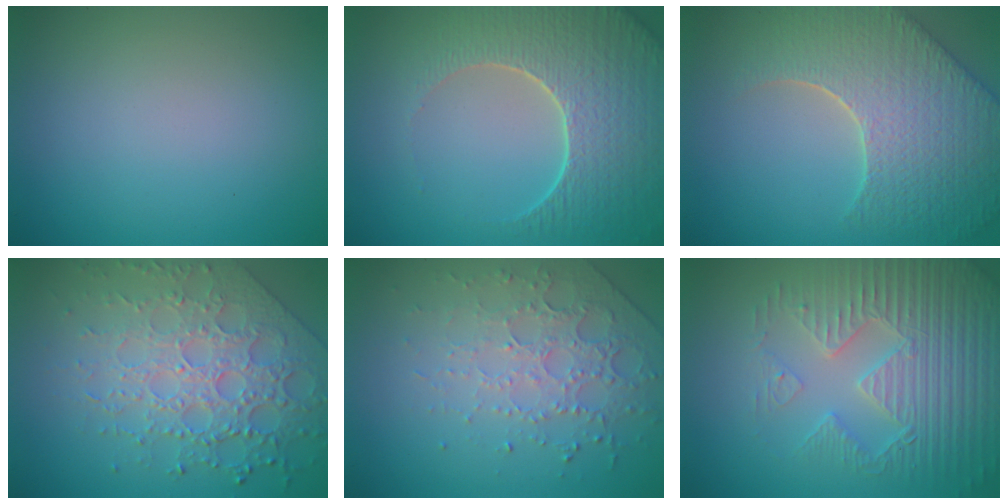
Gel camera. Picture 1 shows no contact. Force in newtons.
{"total": 6.9, "press": 5.6, "slide": 3.9}
{"total": 8.8, "press": 6.3, "slide": 6.2}
{"total": 7.4, "press": 5.4, "slide": 5.1}
{"total": 4.5, "press": 3.1, "slide": 3.2}
{"total": 5.8, "press": 5.2, "slide": 2.6}